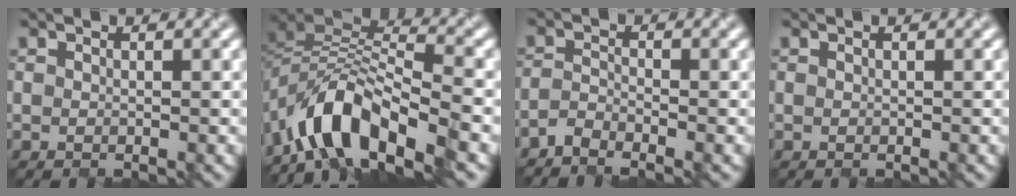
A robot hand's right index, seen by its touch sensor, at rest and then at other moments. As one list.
[{"total": 8.7, "force": [-5.9, 3.7, 5.2], "torque": [-0.080, 0.003, -0.118]}, {"total": 1.8, "force": [-1.8, 0.1, 0.3], "torque": [-0.010, -0.004, -0.042]}, {"total": 0.0}]